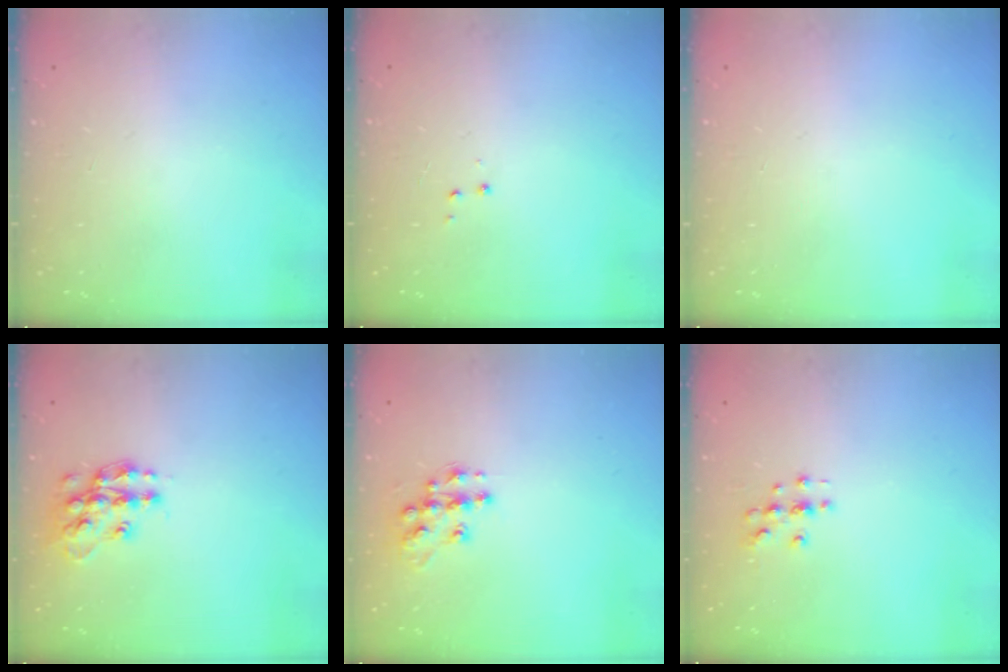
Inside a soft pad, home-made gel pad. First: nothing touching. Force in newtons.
{"total": 2.9, "press": 2.8, "slide": 0.4}
{"total": 0.0}
{"total": 13.3, "press": 13.3, "slide": 0.9}
{"total": 11.4, "press": 11.4, "slide": 0.8}
{"total": 3.6, "press": 3.6, "slide": 0.5}